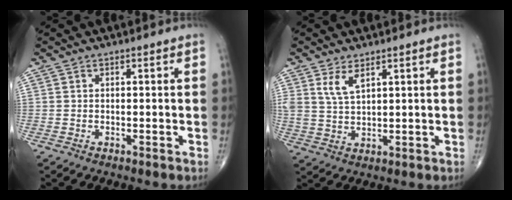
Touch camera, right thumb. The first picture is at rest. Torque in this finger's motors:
{"motor_torque": [0.08, 0.09, 0.55, 0.49, 0.14]}